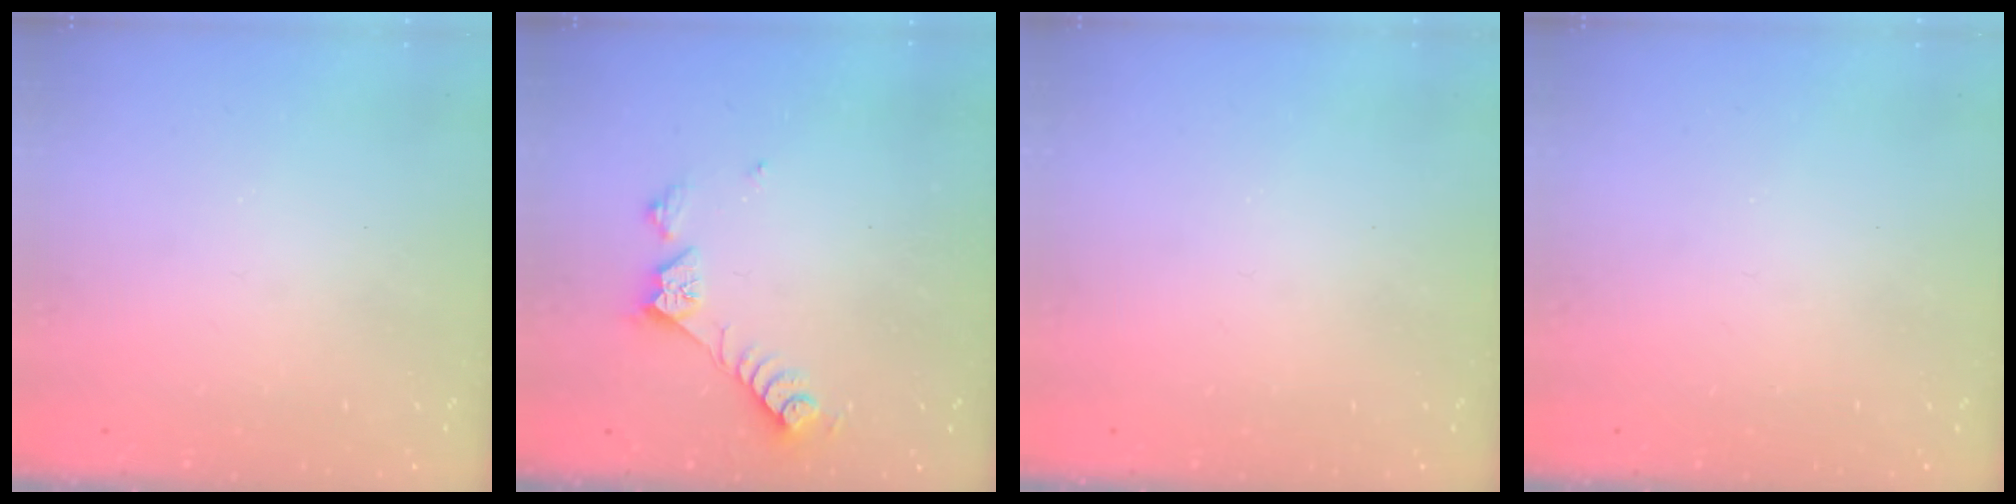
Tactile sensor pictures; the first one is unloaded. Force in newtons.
{"total": 8.3, "press": 8.3, "slide": 0.1}
{"total": 0.0}
{"total": 0.0}